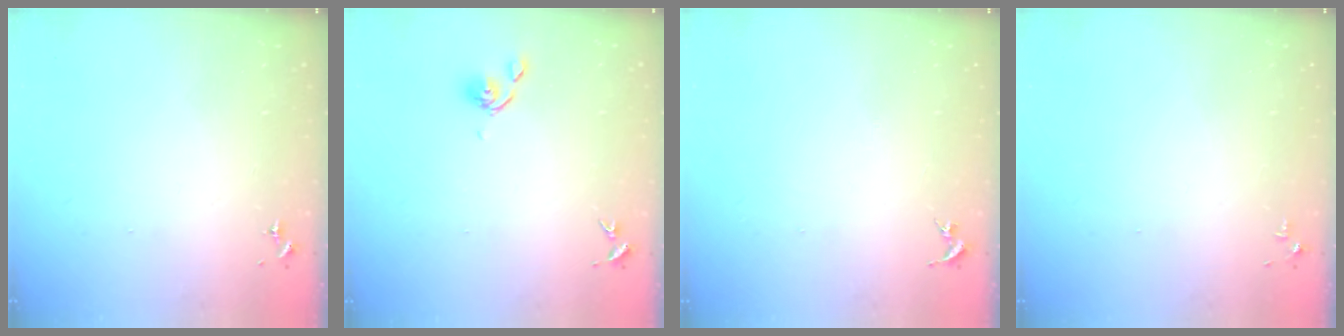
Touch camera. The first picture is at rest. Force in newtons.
{"total": 6.0, "press": 5.9, "slide": 0.8}
{"total": 0.0}
{"total": 2.8, "press": 2.8, "slide": 0.4}